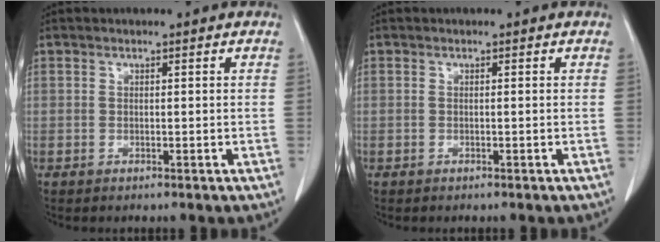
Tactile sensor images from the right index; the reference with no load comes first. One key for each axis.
{"total": 0.0}